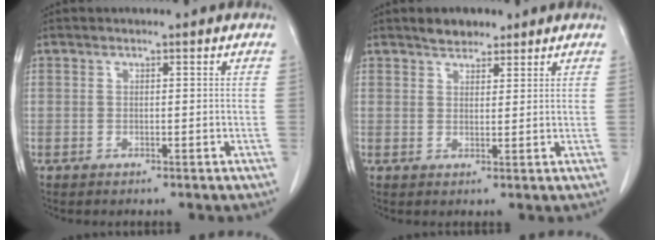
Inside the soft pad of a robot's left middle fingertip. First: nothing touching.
{"total": 3.2, "force": [2.6, 1.5, 1.1], "torque": [-0.021, 0.007, 0.042]}